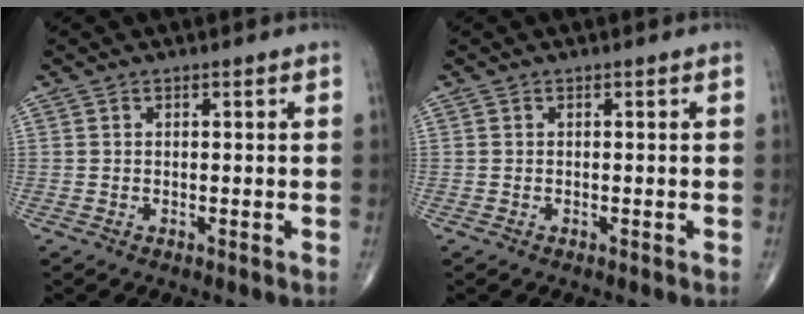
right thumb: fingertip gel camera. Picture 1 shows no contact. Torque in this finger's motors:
{"motor_torque": [0.91, 0.87, -0.20, -0.12, 0.04]}